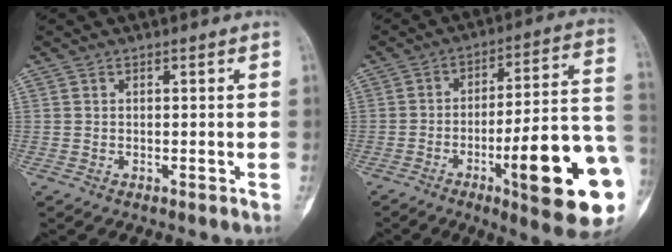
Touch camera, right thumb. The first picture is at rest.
{"total": 23.0, "force": [-7.2, 4.6, 21.3], "torque": [-0.252, 0.019, -0.094]}